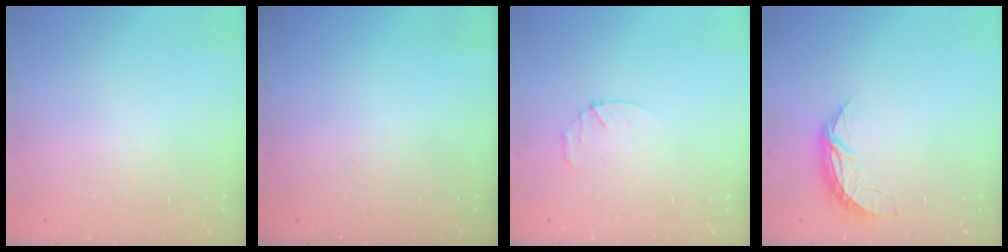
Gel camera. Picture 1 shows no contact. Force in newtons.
{"total": 0.0}
{"total": 2.8, "press": 2.8, "slide": 0.4}
{"total": 6.5, "press": 6.5, "slide": 0.4}